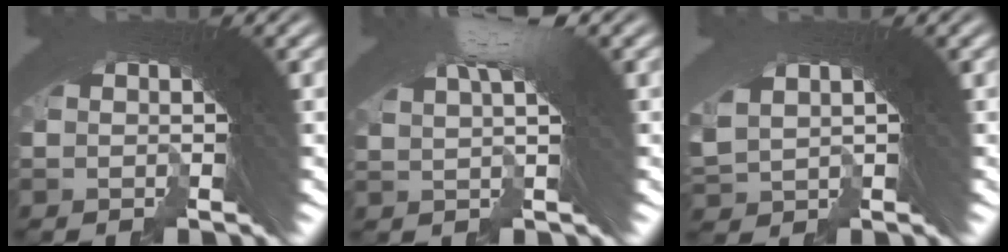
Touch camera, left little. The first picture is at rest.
{"total": 3.5, "force": [1.9, -0.4, 2.9], "torque": [-0.024, 0.018, 0.030]}
{"total": 1.1, "force": [0.4, 0.6, 0.8], "torque": [-0.004, 0.004, 0.019]}